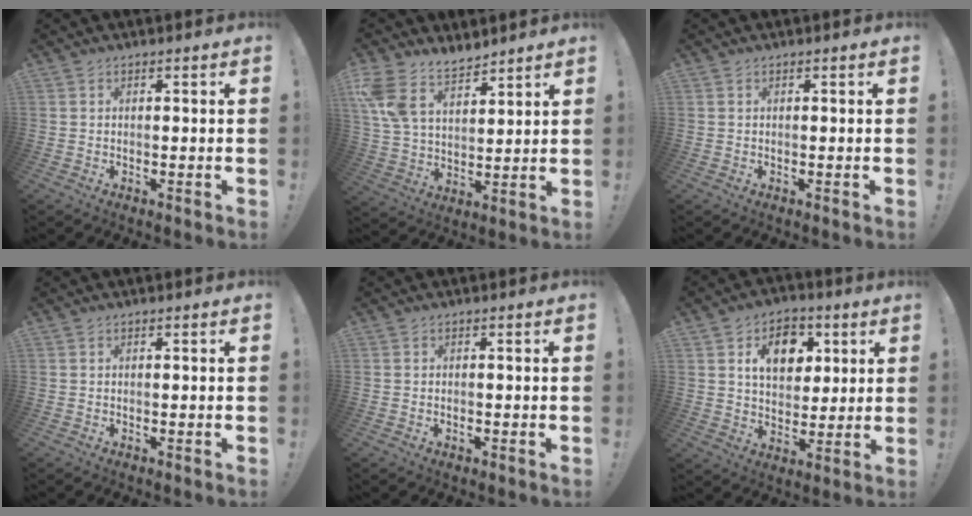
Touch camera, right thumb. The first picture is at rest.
{"total": 12.8, "force": [9.1, 7.0, 5.6], "torque": [-0.115, -0.045, 0.181]}
{"total": 0.0}
{"total": 0.0}
{"total": 0.5, "force": [-0.4, 0.3, 0.2], "torque": [-0.002, 0.000, -0.006]}
{"total": 12.5, "force": [5.1, 9.1, 6.8], "torque": [-0.092, -0.014, 0.094]}